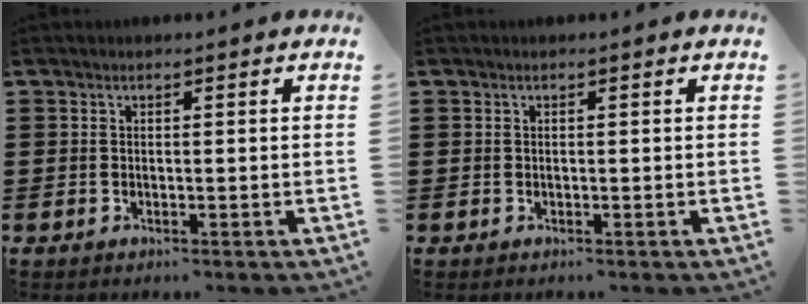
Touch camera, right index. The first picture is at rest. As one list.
[{"total": 0.0}]